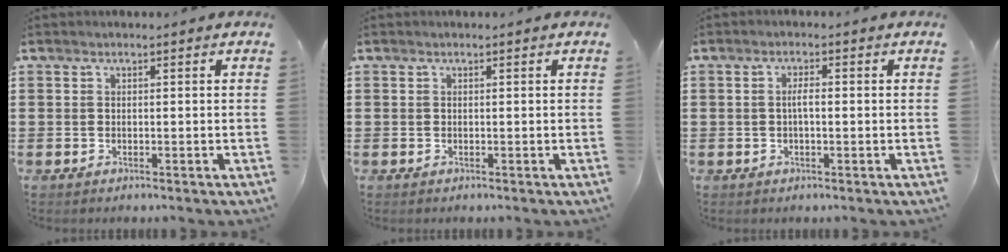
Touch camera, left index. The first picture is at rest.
{"total": 0.0}
{"total": 2.1, "force": [-0.1, 0.5, 2.0], "torque": [-0.037, 0.001, -0.002]}